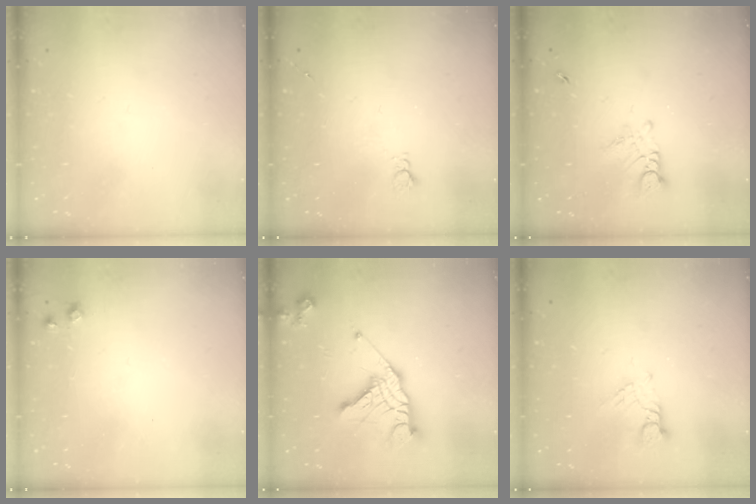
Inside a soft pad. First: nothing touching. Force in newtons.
{"total": 2.6, "press": 2.6, "slide": 0.4}
{"total": 3.0, "press": 3.0, "slide": 0.2}
{"total": 6.3, "press": 6.3, "slide": 0.5}
{"total": 17.5, "press": 17.4, "slide": 1.6}
{"total": 2.6, "press": 2.6, "slide": 0.3}